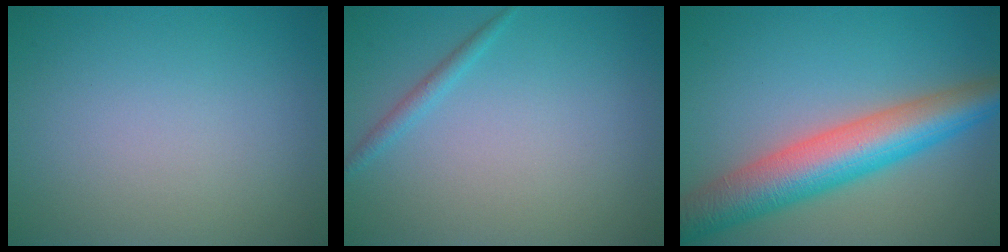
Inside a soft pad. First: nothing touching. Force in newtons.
{"total": 1.1, "press": 1.1, "slide": 0.1}
{"total": 8.4, "press": 8.4, "slide": 0.3}